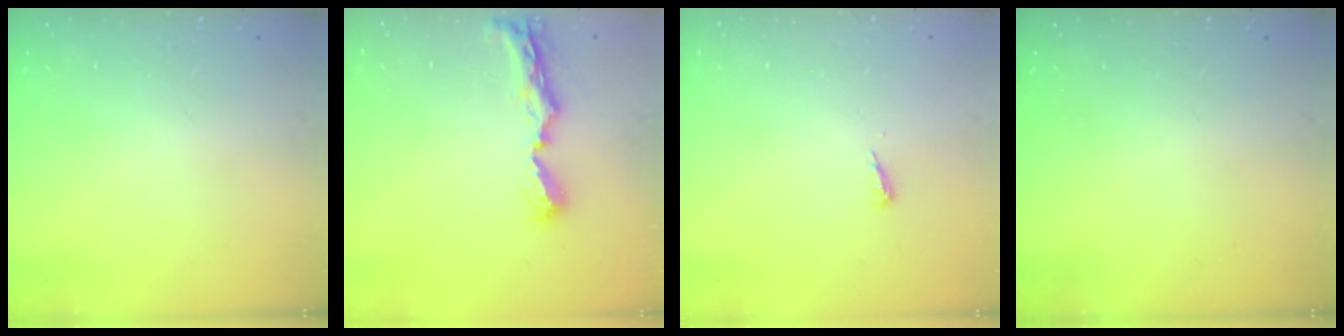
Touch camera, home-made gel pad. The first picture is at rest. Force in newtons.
{"total": 8.6, "press": 8.5, "slide": 0.8}
{"total": 4.0, "press": 4.0, "slide": 0.5}
{"total": 0.0}